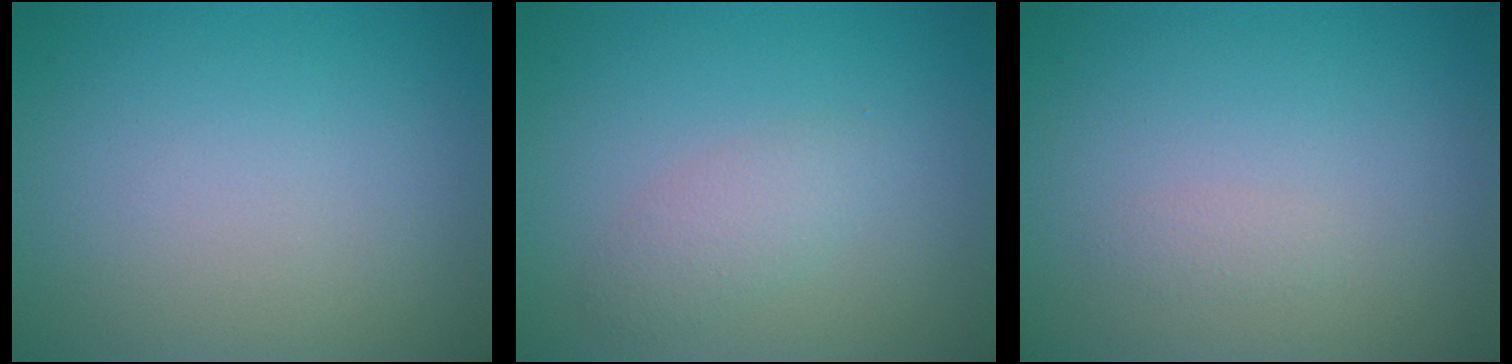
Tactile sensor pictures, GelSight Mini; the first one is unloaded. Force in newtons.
{"total": 3.0, "press": 3.0, "slide": 0.2}
{"total": 0.6, "press": 0.6, "slide": 0.0}